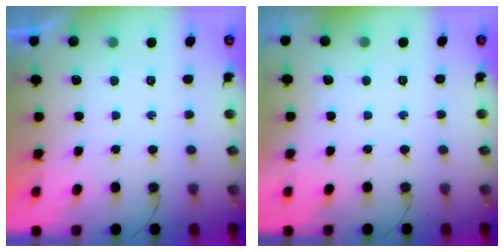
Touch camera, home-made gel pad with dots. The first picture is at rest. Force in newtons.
{"total": 11.8, "press": 1.8, "slide": 11.7}